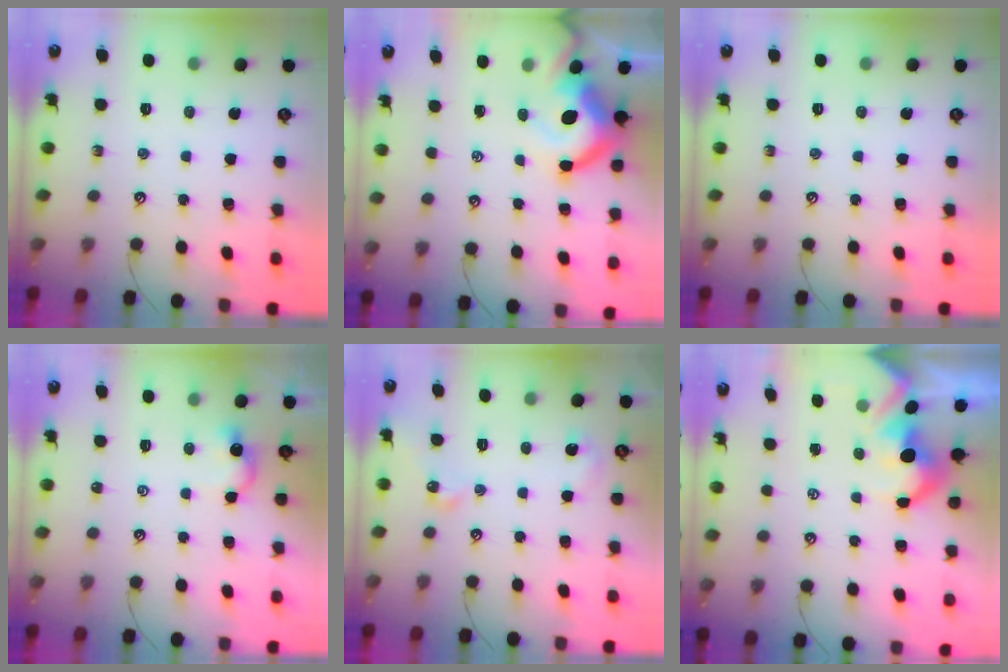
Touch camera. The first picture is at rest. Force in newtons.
{"total": 11.7, "press": 11.5, "slide": 2.0}
{"total": 0.0}
{"total": 2.1, "press": 2.1, "slide": 0.5}
{"total": 4.0, "press": 3.9, "slide": 0.6}
{"total": 3.1, "press": 2.9, "slide": 1.0}